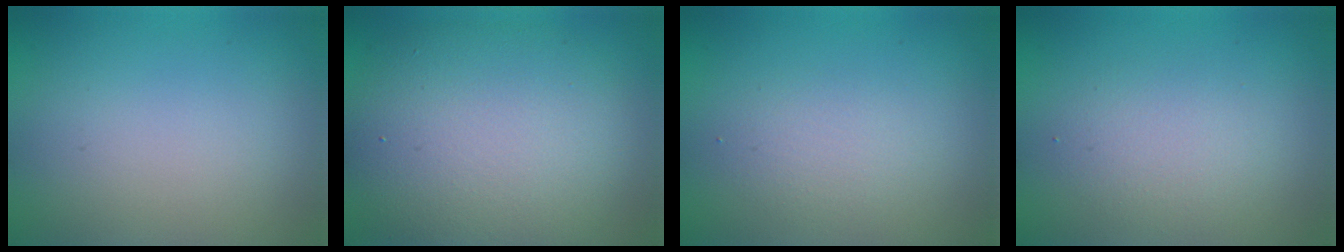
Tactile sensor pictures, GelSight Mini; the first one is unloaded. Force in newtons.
{"total": 9.2, "press": 9.2, "slide": 0.5}
{"total": 1.6, "press": 1.6, "slide": 0.1}
{"total": 2.4, "press": 2.4, "slide": 0.3}